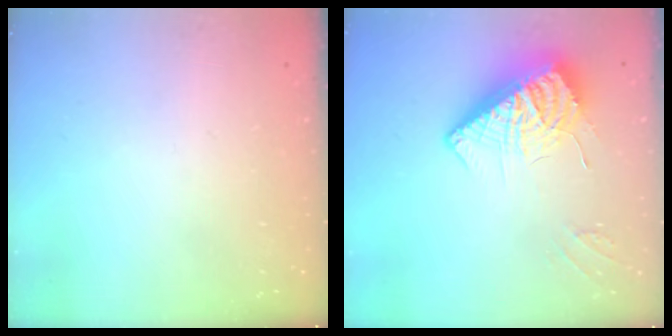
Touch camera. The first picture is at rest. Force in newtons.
{"total": 13.1, "press": 13.0, "slide": 1.4}